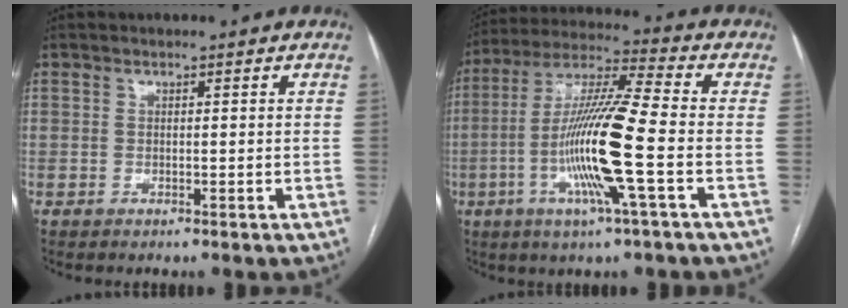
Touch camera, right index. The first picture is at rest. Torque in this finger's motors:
{"motor_torque": [2.14, 0.00, 1.05, 0.21]}